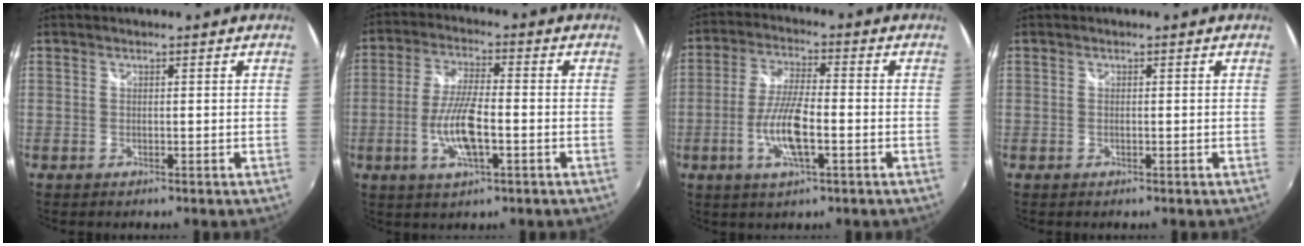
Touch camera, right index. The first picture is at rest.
{"total": 9.2, "force": [-2.8, 2.4, 8.4], "torque": [-0.171, -0.002, -0.055]}
{"total": 9.0, "force": [-3.0, 2.0, 8.3], "torque": [-0.170, -0.001, -0.059]}
{"total": 0.0}